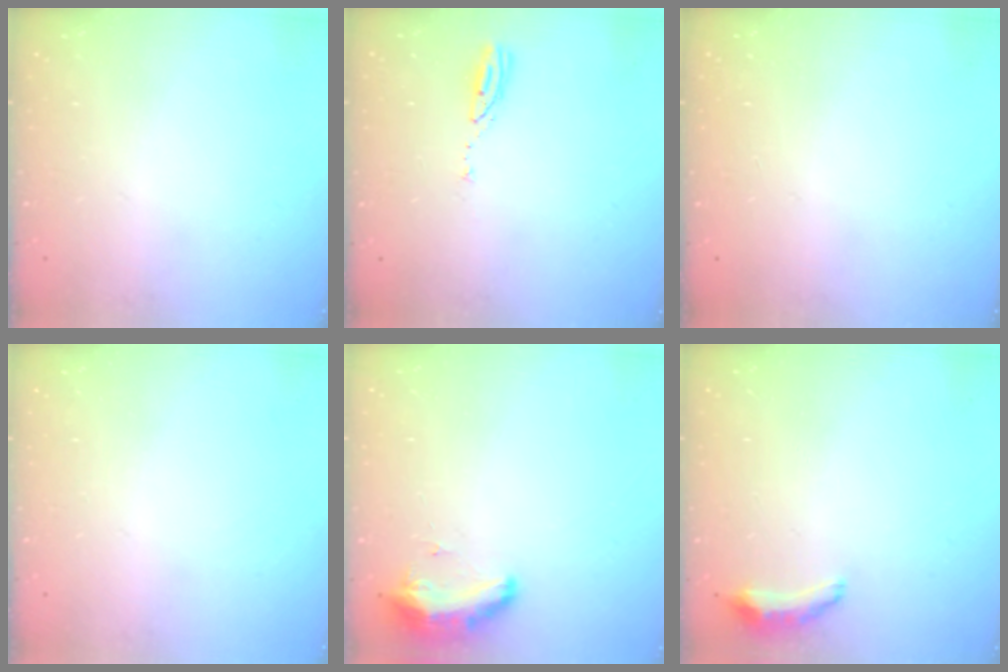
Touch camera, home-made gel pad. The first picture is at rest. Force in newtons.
{"total": 3.8, "press": 3.7, "slide": 0.4}
{"total": 0.0}
{"total": 0.0}
{"total": 13.8, "press": 10.1, "slide": 9.4}
{"total": 6.8, "press": 6.2, "slide": 2.9}